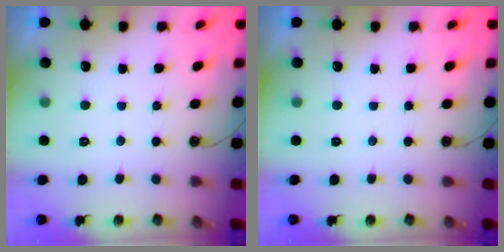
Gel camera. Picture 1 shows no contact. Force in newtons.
{"total": 0.0}